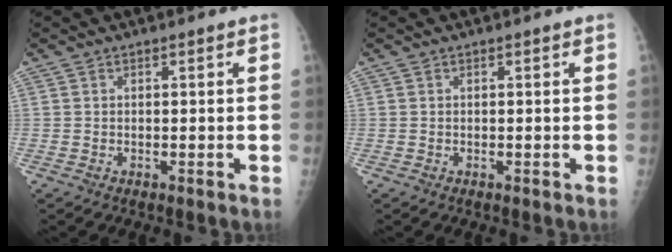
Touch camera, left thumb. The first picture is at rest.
{"total": 0.0}